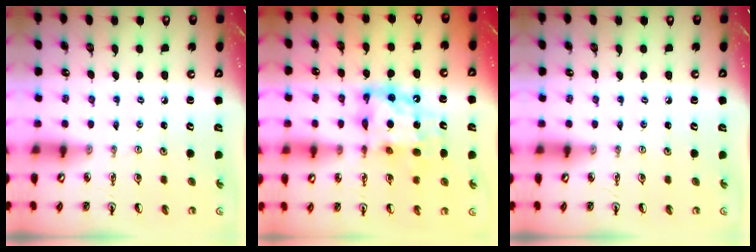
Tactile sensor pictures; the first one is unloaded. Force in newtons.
{"total": 11.7, "press": 11.6, "slide": 1.1}
{"total": 0.0}